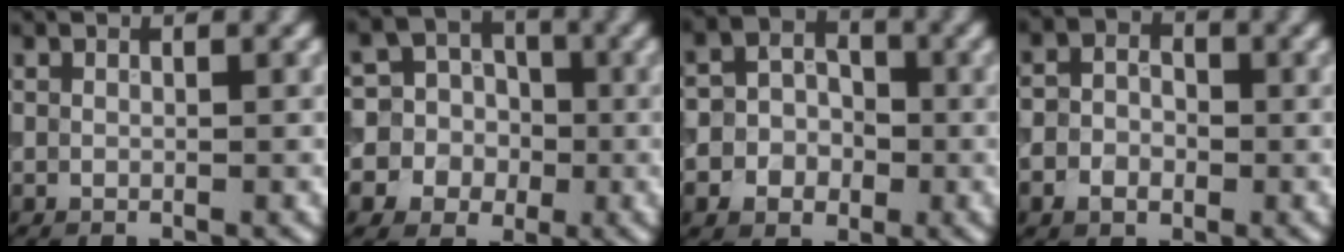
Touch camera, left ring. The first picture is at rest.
{"total": 11.1, "force": [-0.7, 10.8, 2.3], "torque": [-0.083, 0.018, -0.032]}
{"total": 7.6, "force": [-2.5, 6.8, 2.3], "torque": [-0.029, -0.004, -0.059]}
{"total": 3.7, "force": [-1.3, 2.9, 1.8], "torque": [-0.018, -0.002, -0.029]}